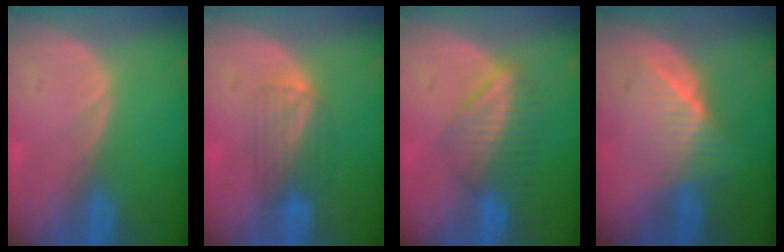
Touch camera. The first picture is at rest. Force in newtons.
{"total": 4.3, "press": 4.2, "slide": 1.1}
{"total": 6.6, "press": 5.9, "slide": 2.8}
{"total": 6.4, "press": 6.0, "slide": 2.2}